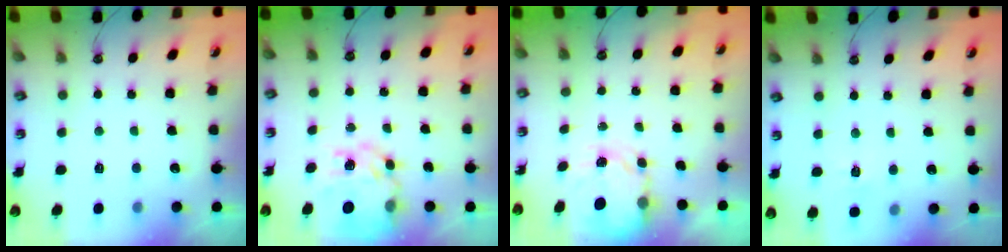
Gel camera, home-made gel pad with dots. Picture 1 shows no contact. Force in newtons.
{"total": 13.2, "press": 13.2, "slide": 1.2}
{"total": 3.8, "press": 3.8, "slide": 0.0}
{"total": 5.0, "press": 5.0, "slide": 0.6}